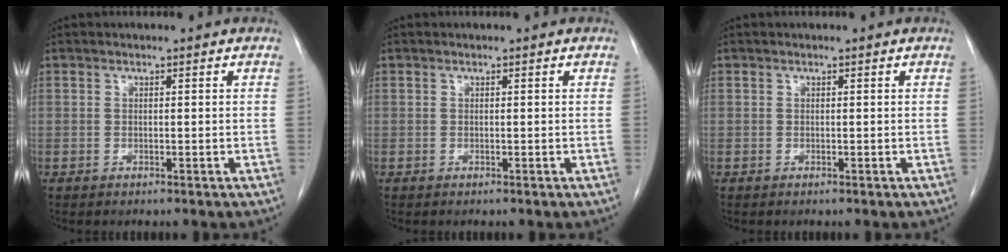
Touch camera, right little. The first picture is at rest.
{"total": 0.0}
{"total": 0.0}